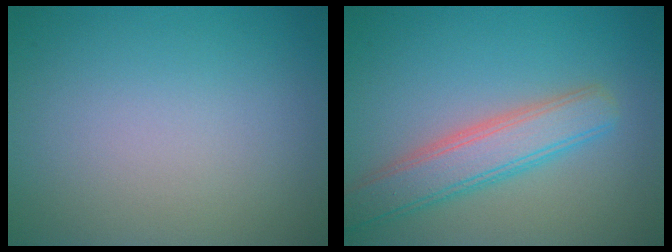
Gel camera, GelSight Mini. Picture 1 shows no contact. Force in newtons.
{"total": 4.7, "press": 4.7, "slide": 0.3}